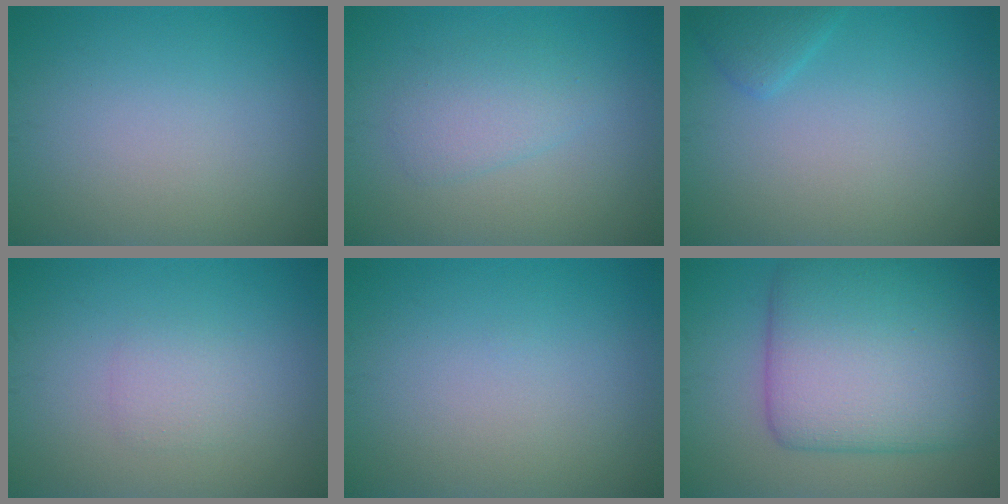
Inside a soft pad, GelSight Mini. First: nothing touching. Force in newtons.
{"total": 2.3, "press": 2.3, "slide": 0.2}
{"total": 1.4, "press": 1.4, "slide": 0.1}
{"total": 1.4, "press": 1.4, "slide": 0.1}
{"total": 0.0}
{"total": 11.1, "press": 11.1, "slide": 0.1}